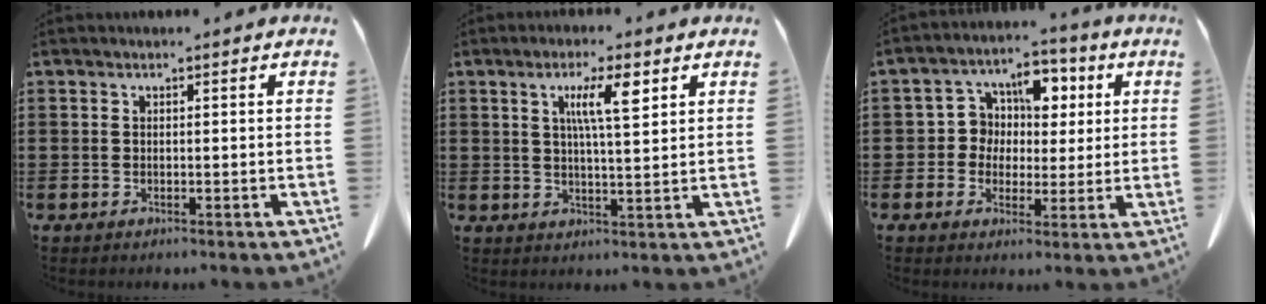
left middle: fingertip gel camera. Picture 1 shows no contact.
{"total": 6.5, "force": [2.9, 1.2, 5.7], "torque": [-0.110, 0.006, 0.043]}
{"total": 6.3, "force": [1.7, 5.7, 2.2], "torque": [-0.074, 0.006, 0.028]}